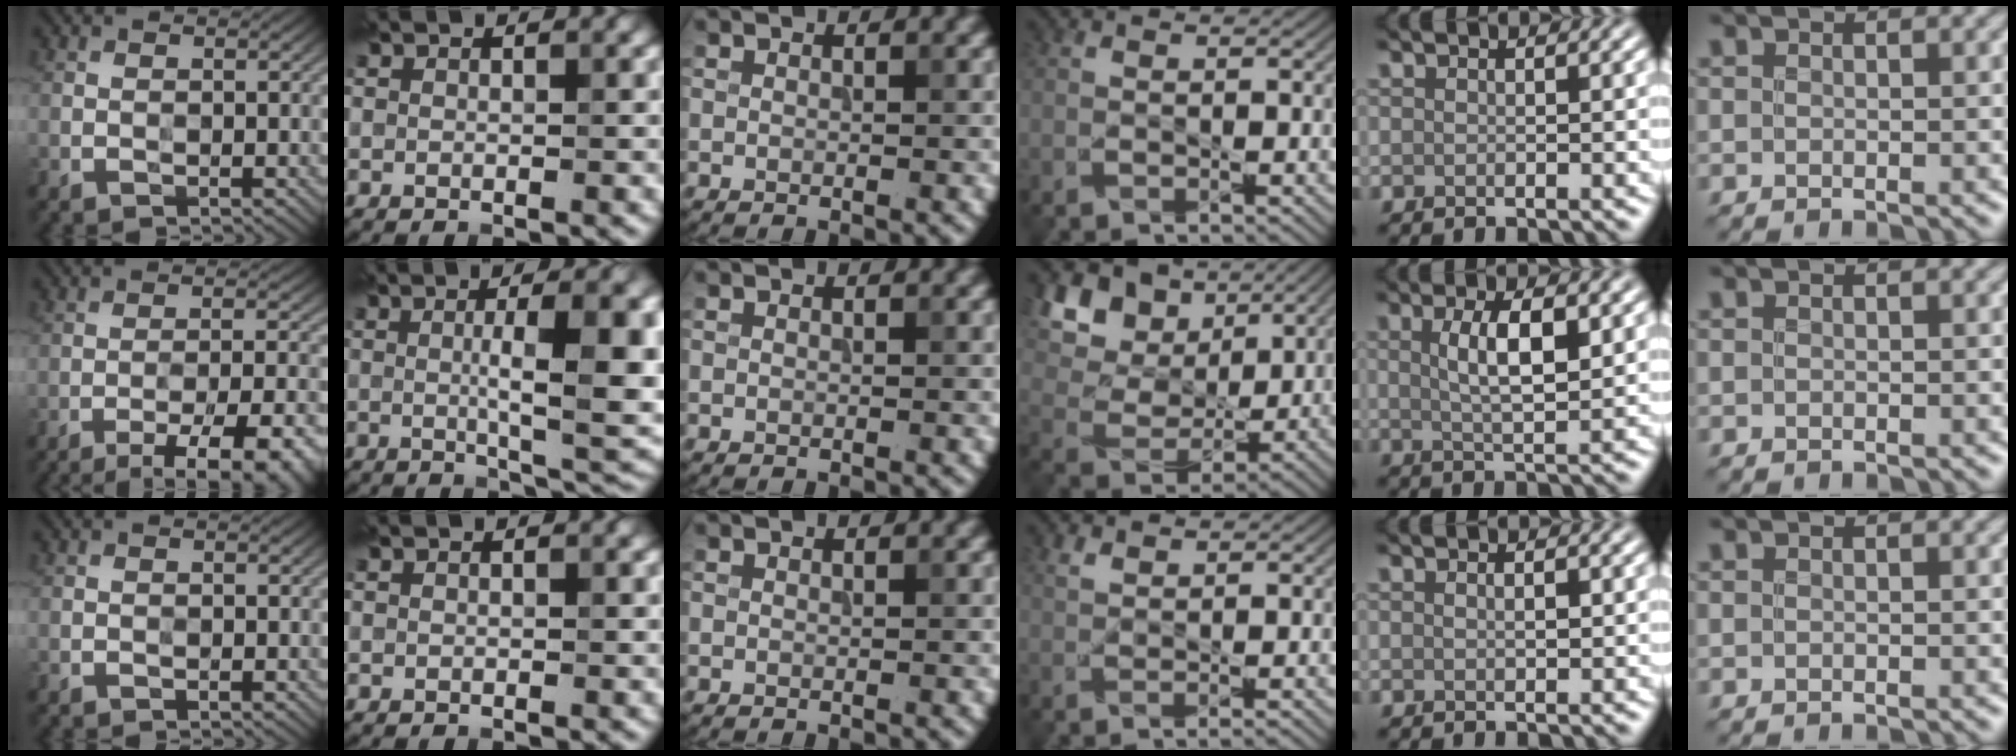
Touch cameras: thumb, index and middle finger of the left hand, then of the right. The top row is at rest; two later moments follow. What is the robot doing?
{"motion": "wipe", "object": "measuring cup"}